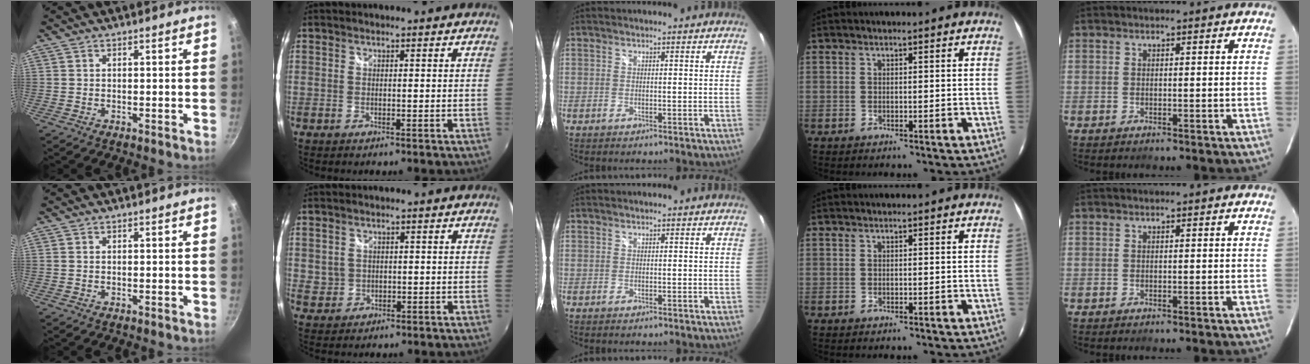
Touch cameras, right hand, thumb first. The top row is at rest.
{"index": {"total": 3.1, "force": [0.2, 3.0, 0.6], "torque": [-0.009, 0.004, 0.007]}}